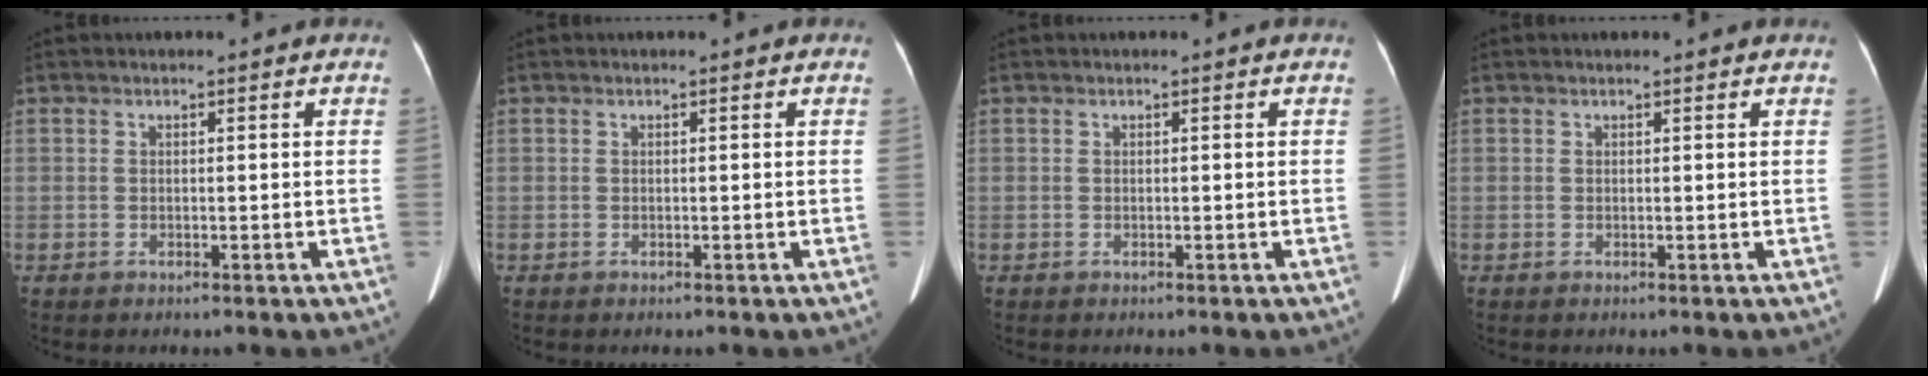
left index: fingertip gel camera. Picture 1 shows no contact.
{"total": 0.0}
{"total": 0.0}
{"total": 1.1, "force": [1.1, 0.2, 0.2], "torque": [-0.010, 0.008, 0.011]}